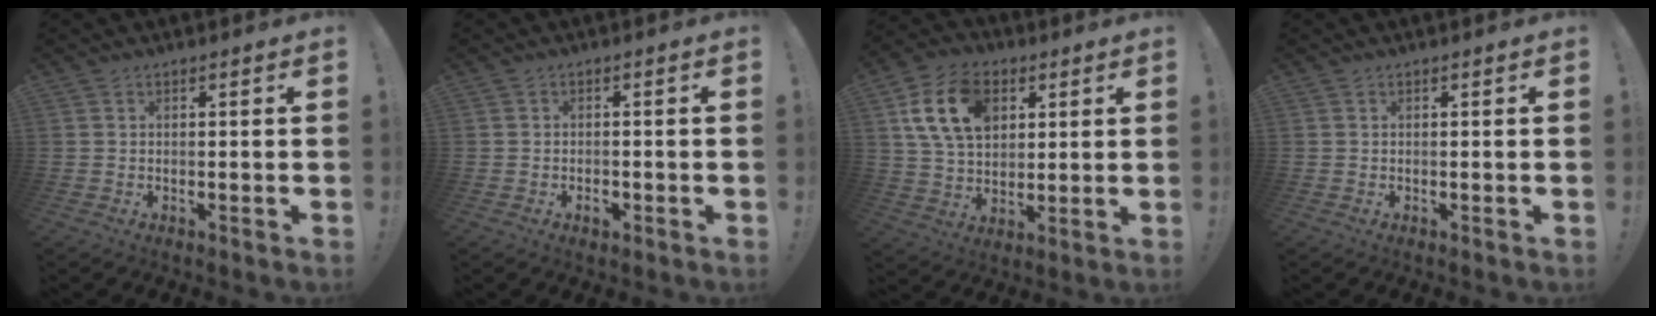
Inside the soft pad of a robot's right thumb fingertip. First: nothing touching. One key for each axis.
{"total": 1.8, "fx": -1.2, "fy": 0.8, "fz": 1.0, "tx": -0.013, "ty": 0.004, "tz": -0.022}
{"total": 16.6, "fx": 6.2, "fy": 11.6, "fz": 10.3, "tx": -0.187, "ty": -0.008, "tz": 0.120}
{"total": 0.0}